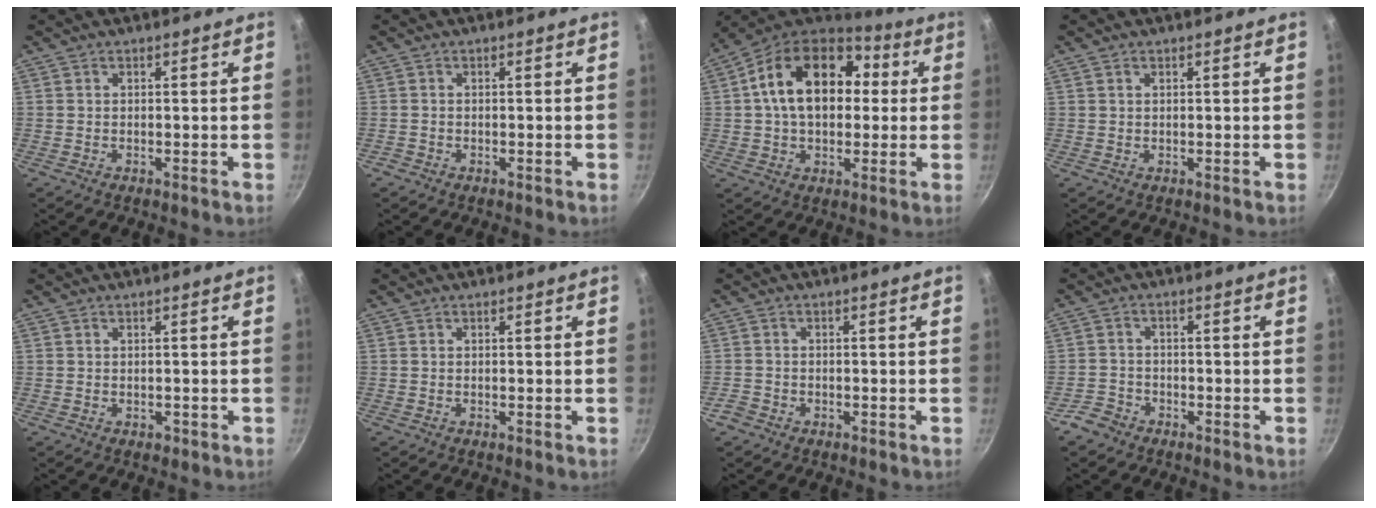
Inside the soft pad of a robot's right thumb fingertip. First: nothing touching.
{"total": 0.6, "force": [-0.4, 0.4, 0.0], "torque": [-0.002, 0.004, -0.007]}
{"total": 20.1, "force": [3.2, 13.7, 14.3], "torque": [-0.211, 0.032, 0.038]}
{"total": 0.7, "force": [0.4, 0.4, 0.4], "torque": [-0.006, 0.001, 0.008]}
{"total": 0.9, "force": [-0.3, 0.6, 0.5], "torque": [-0.004, 0.001, -0.004]}
{"total": 0.0}
{"total": 2.2, "force": [-1.4, 1.6, 0.7], "torque": [-0.015, 0.013, -0.026]}
{"total": 3.6, "force": [-2.6, 2.3, 0.8], "torque": [-0.011, 0.031, -0.049]}